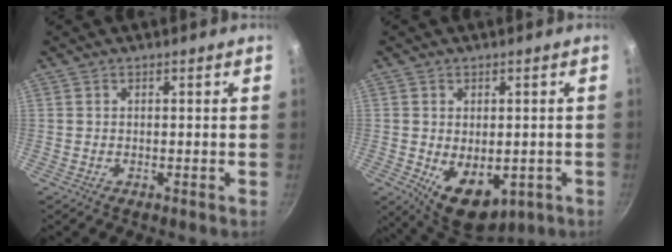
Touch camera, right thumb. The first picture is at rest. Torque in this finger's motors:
{"motor_torque": [0.08, 0.82, 0.15, 0.41, 0.28]}